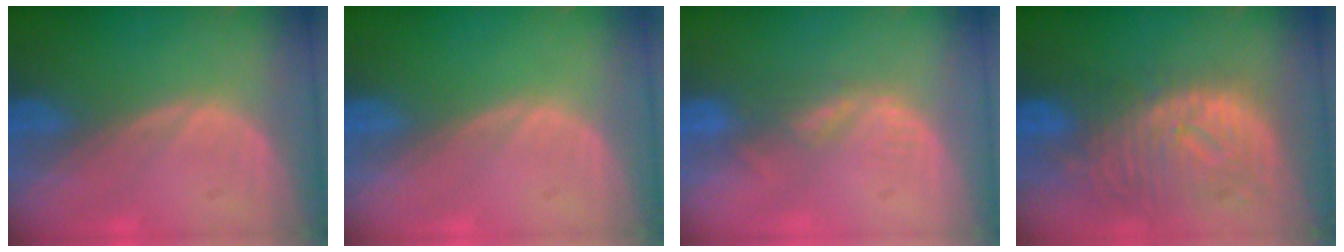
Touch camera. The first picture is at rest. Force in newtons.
{"total": 0.0}
{"total": 3.2, "press": 2.6, "slide": 1.9}
{"total": 10.7, "press": 9.4, "slide": 4.9}